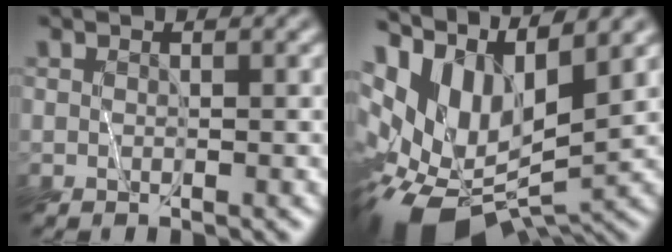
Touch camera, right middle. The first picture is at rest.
{"total": 10.0, "force": [0.5, 5.4, 8.4], "torque": [-0.165, -0.002, 0.018]}